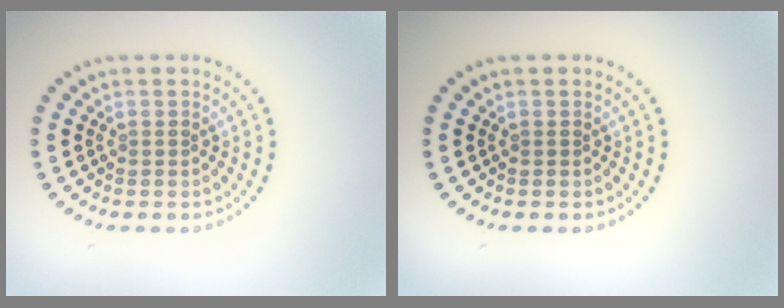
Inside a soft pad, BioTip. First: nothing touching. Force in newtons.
{"total": 0.0}